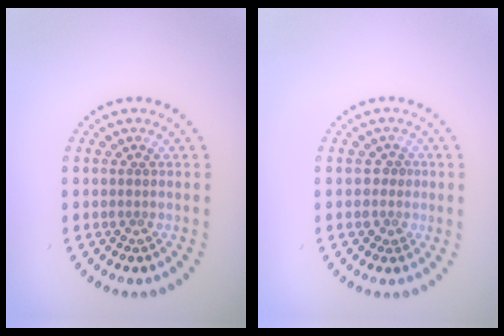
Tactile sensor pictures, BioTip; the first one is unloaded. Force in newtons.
{"total": 1.2, "press": 1.0, "slide": 0.6}